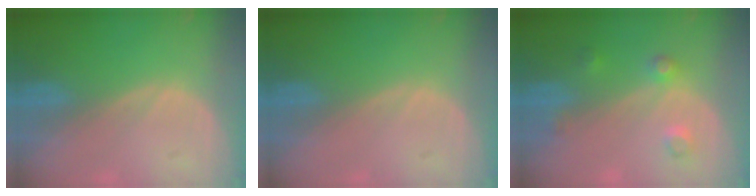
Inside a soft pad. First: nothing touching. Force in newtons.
{"total": 0.0}
{"total": 3.5, "press": 3.4, "slide": 1.0}